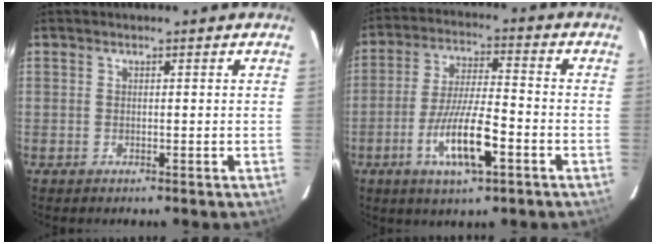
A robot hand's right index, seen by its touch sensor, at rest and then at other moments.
{"total": 11.7, "force": [-5.1, 2.5, 10.2], "torque": [-0.206, -0.009, -0.090]}